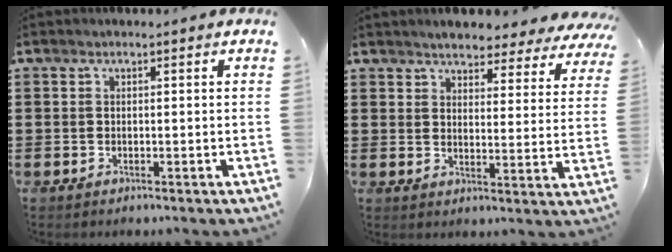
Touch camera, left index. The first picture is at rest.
{"total": 4.2, "force": [4.2, 0.4, 0.7], "torque": [-0.027, -0.025, 0.071]}